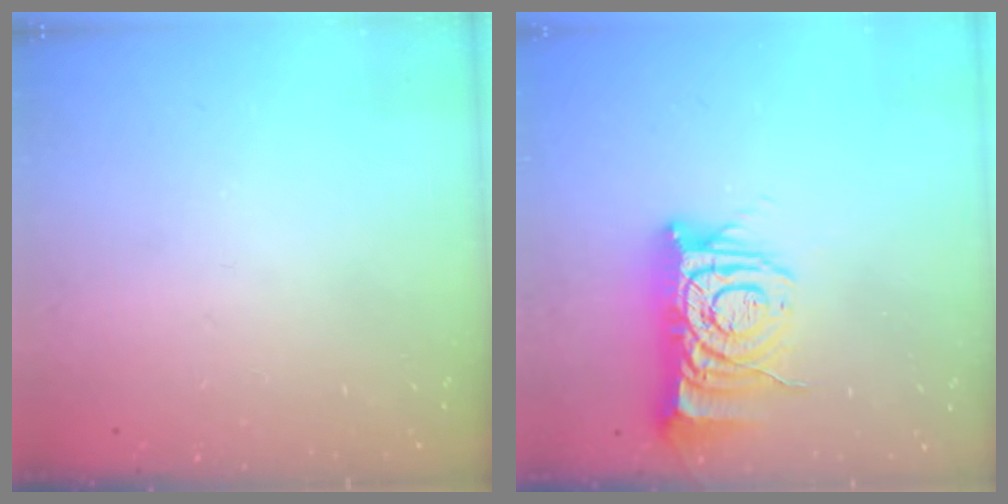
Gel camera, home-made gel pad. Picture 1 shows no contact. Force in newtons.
{"total": 11.5, "press": 11.4, "slide": 1.4}